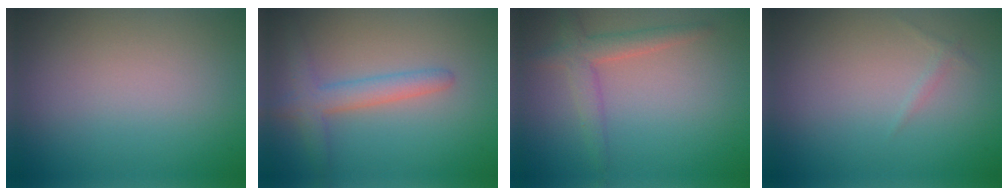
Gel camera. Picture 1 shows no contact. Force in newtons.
{"total": 3.8, "press": 3.7, "slide": 0.1}
{"total": 2.8, "press": 2.8, "slide": 0.1}
{"total": 0.5, "press": 0.5, "slide": 0.1}